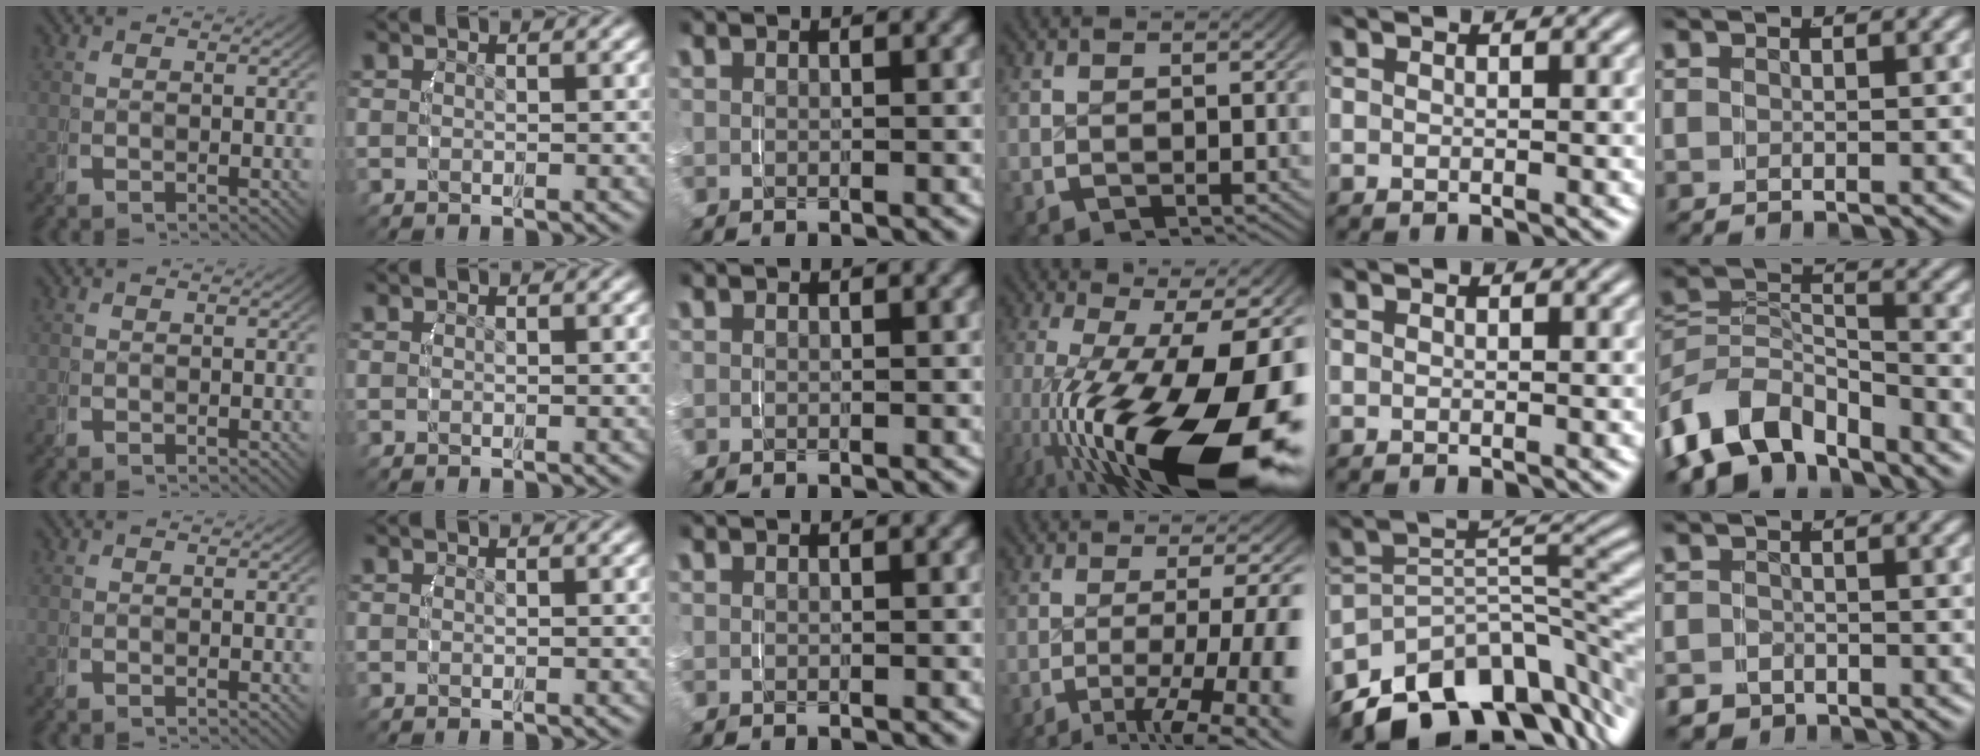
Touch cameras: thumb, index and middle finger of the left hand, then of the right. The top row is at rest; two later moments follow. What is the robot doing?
{"motion": "grasp_and_lifting", "object": "router"}